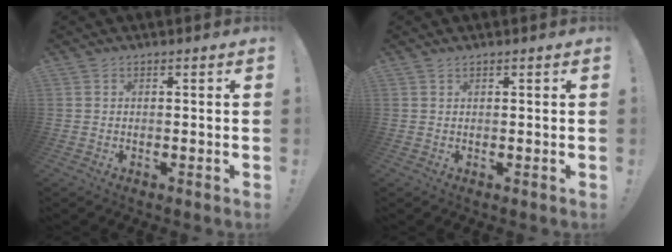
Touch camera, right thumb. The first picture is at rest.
{"total": 0.6, "force": [0.6, -0.1, 0.3], "torque": [0.000, -0.003, 0.010]}